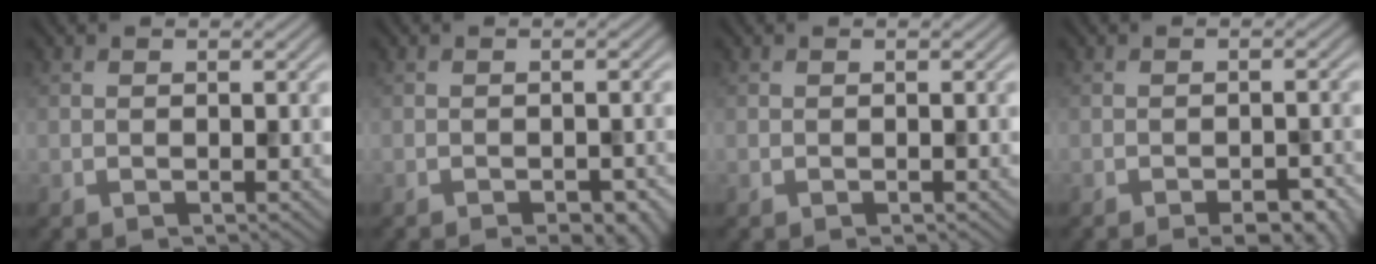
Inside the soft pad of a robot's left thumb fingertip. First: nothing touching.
{"total": 3.4, "force": [-2.3, 1.3, 2.1], "torque": [-0.032, -0.006, -0.018]}
{"total": 0.0}
{"total": 3.9, "force": [-2.6, 1.2, 2.7], "torque": [-0.037, 0.002, -0.028]}